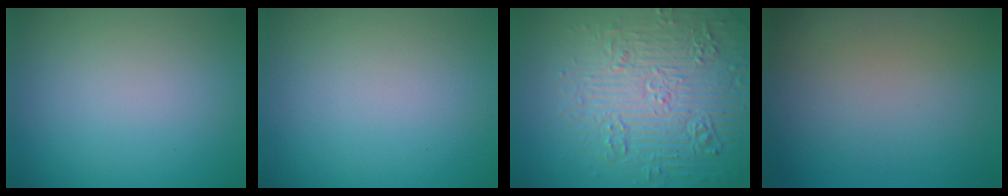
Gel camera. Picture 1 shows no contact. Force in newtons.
{"total": 0.0}
{"total": 7.9, "press": 7.6, "slide": 2.0}
{"total": 0.0}